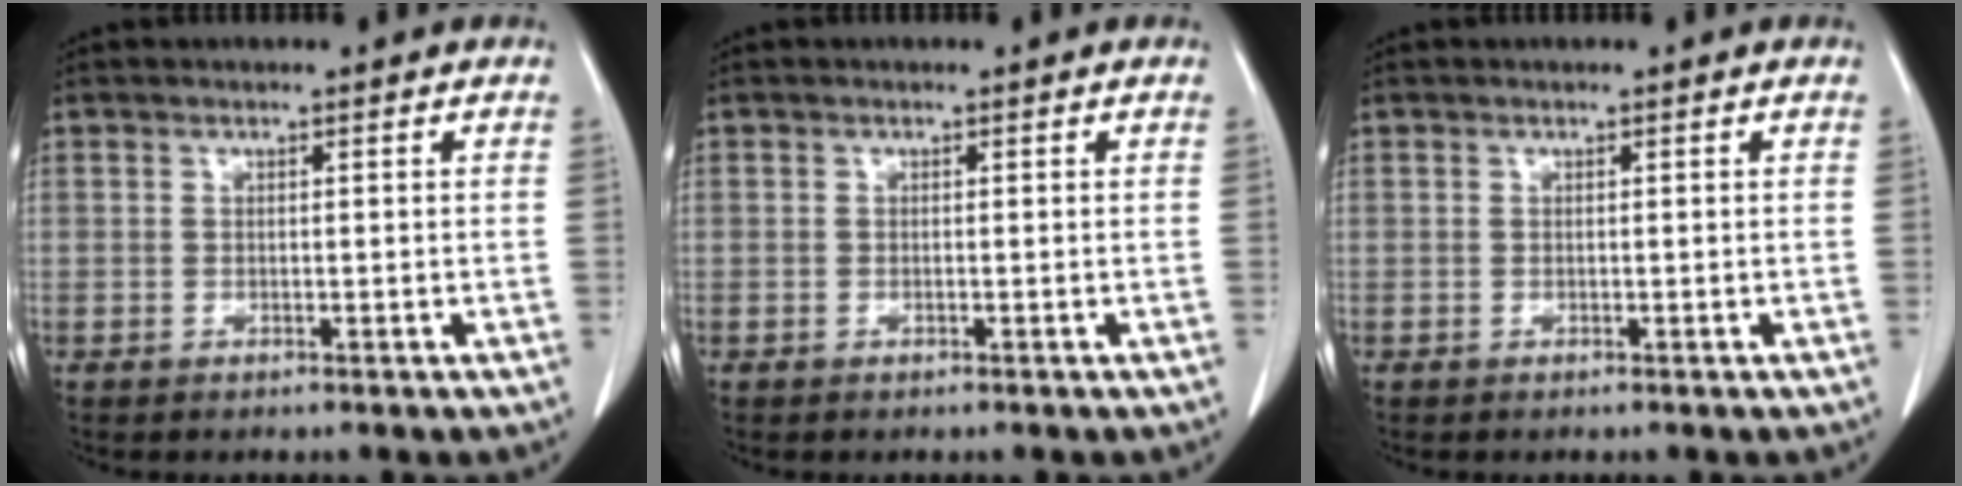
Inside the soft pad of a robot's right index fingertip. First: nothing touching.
{"total": 0.0}
{"total": 0.0}